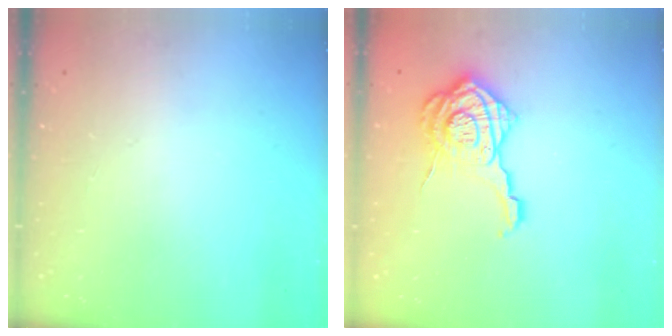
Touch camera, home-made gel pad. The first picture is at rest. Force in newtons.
{"total": 14.0, "press": 14.0, "slide": 1.0}